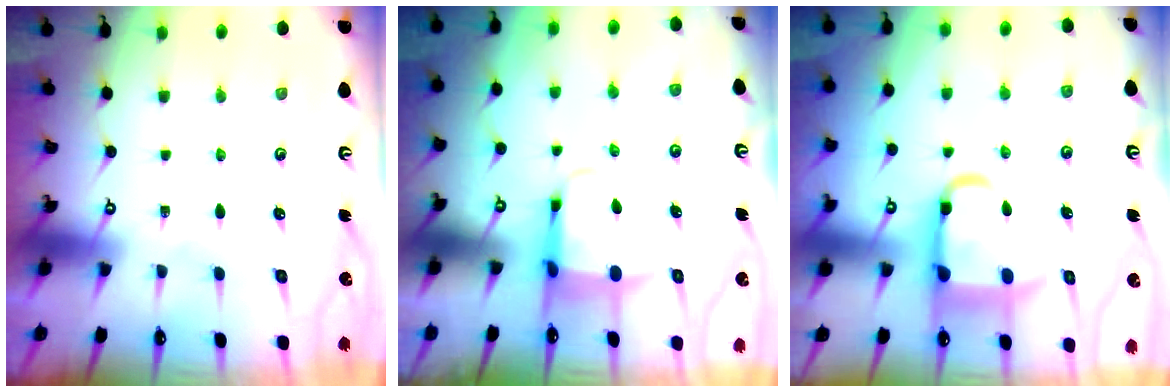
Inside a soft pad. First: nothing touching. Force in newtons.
{"total": 5.0, "press": 4.9, "slide": 1.1}
{"total": 12.7, "press": 12.6, "slide": 1.6}